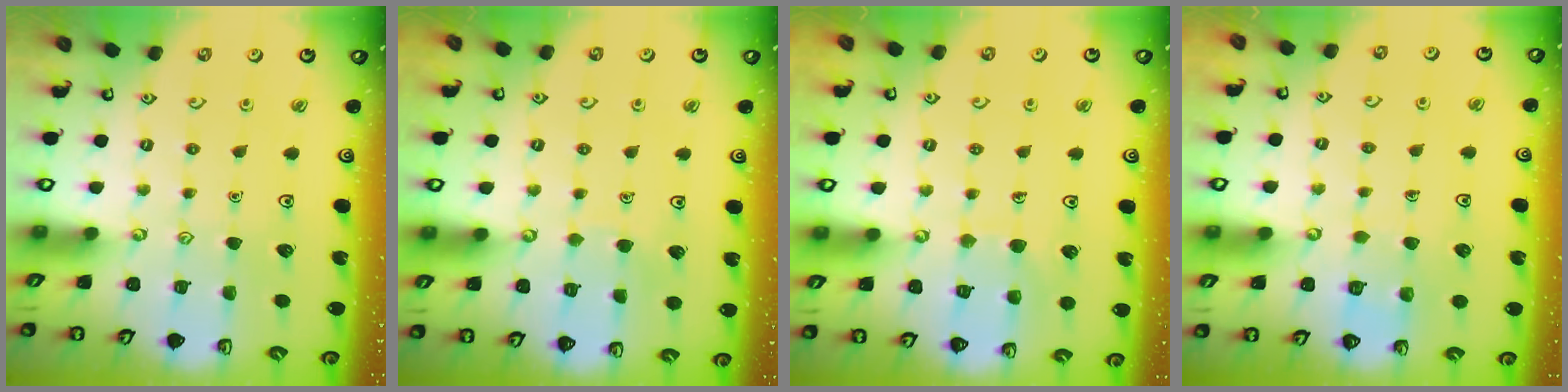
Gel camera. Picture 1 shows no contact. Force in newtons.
{"total": 2.4, "press": 2.4, "slide": 0.1}
{"total": 6.6, "press": 6.6, "slide": 0.6}
{"total": 2.9, "press": 2.9, "slide": 0.2}